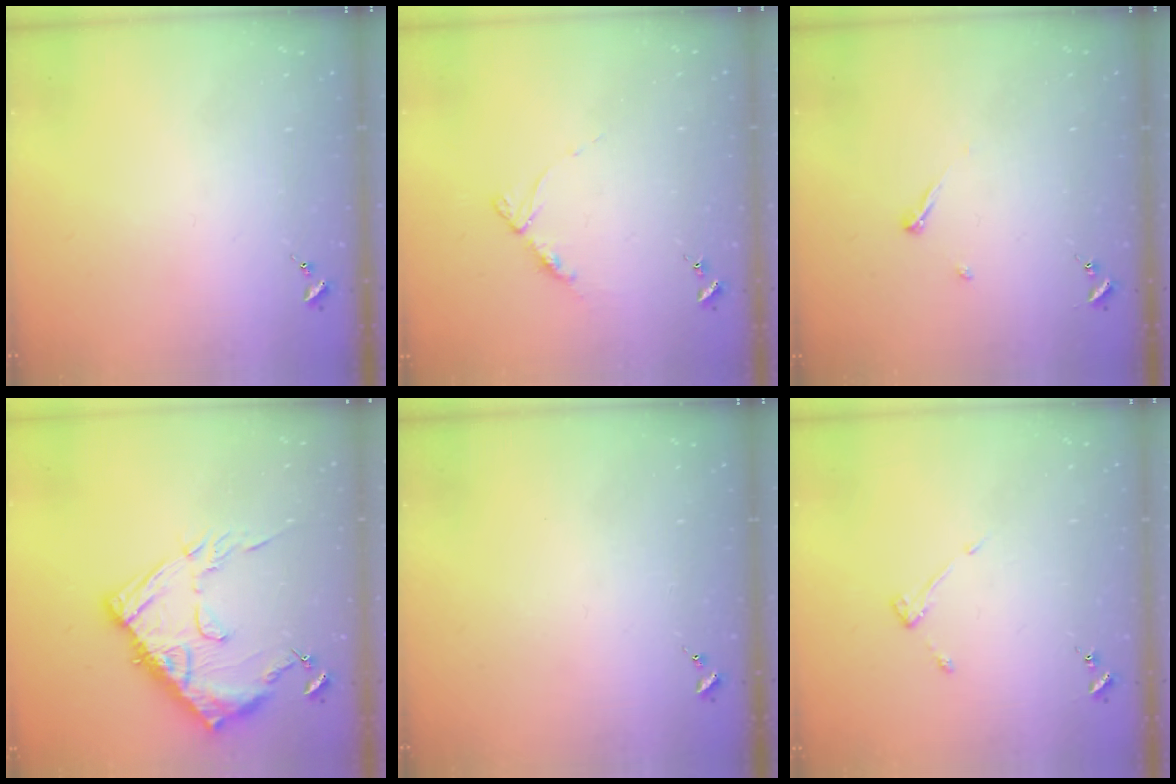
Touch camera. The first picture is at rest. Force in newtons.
{"total": 6.9, "press": 6.8, "slide": 0.7}
{"total": 3.6, "press": 3.6, "slide": 0.4}
{"total": 15.8, "press": 15.7, "slide": 1.6}
{"total": 0.0}
{"total": 2.9, "press": 2.9, "slide": 0.5}